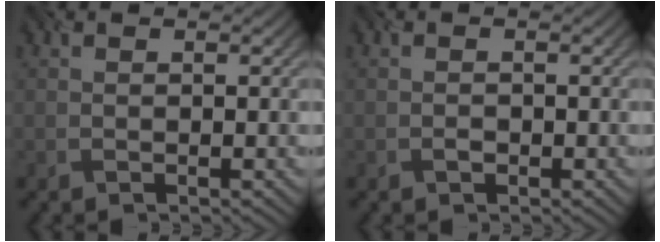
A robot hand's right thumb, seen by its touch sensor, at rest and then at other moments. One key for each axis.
{"total": 0.9, "fx": -0.8, "fy": 0.5, "fz": -0.3, "tx": 0.000, "ty": -0.001, "tz": -0.011}